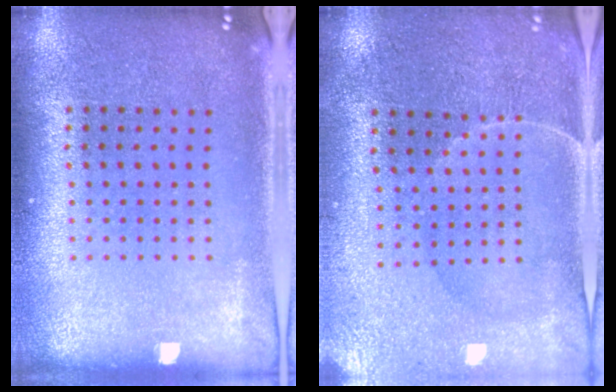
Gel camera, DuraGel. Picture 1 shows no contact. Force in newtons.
{"total": 0.6, "press": 0.4, "slide": 0.5}